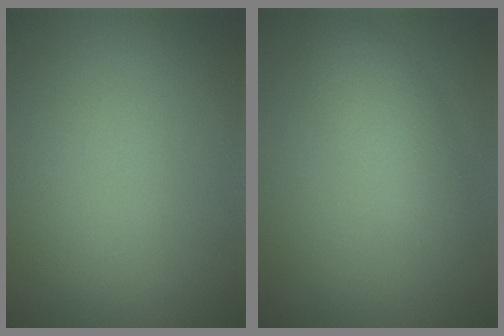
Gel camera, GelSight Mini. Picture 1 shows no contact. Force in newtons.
{"total": 3.4, "press": 3.4, "slide": 0.1}